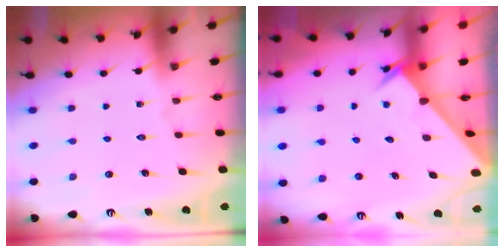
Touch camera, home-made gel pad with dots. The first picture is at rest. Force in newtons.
{"total": 2.9, "press": 2.9, "slide": 0.1}